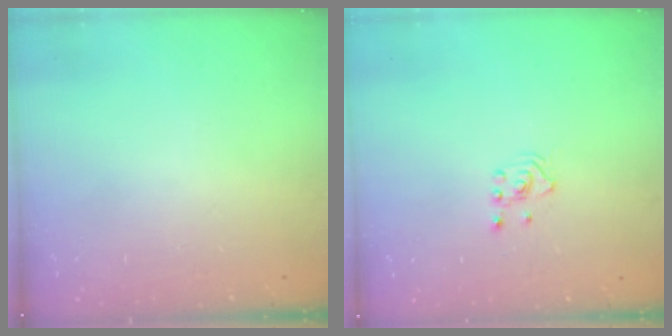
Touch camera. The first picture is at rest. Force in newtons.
{"total": 2.0, "press": 2.0, "slide": 0.3}